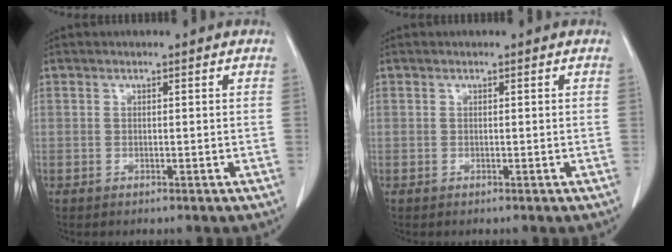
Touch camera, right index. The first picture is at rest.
{"total": 0.0}